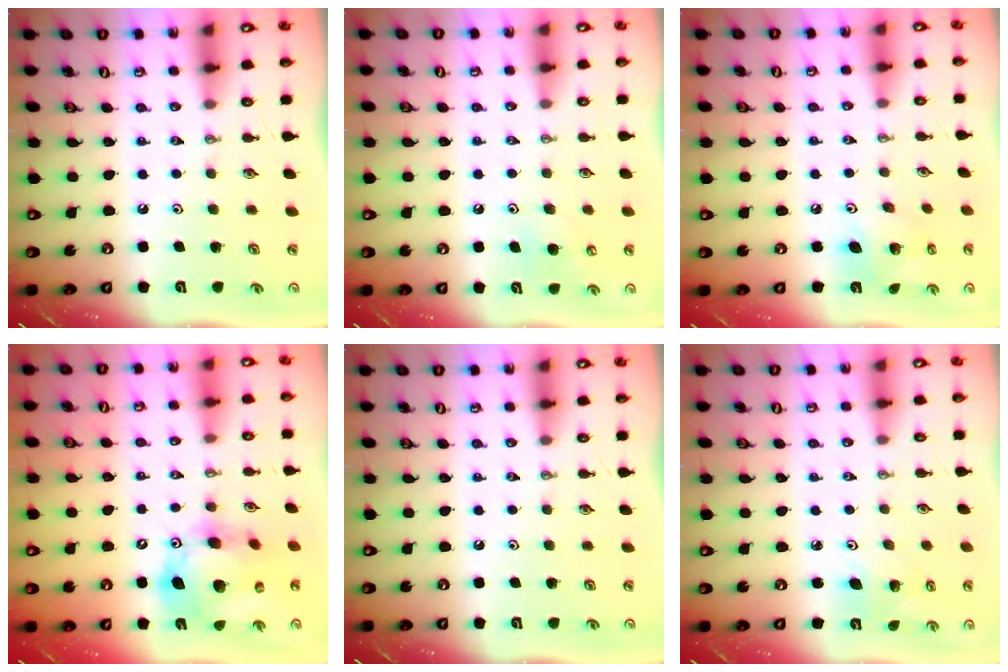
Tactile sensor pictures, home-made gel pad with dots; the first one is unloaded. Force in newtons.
{"total": 6.4, "press": 6.3, "slide": 0.8}
{"total": 8.7, "press": 8.7, "slide": 0.5}
{"total": 17.2, "press": 17.0, "slide": 2.7}
{"total": 0.0}
{"total": 4.5, "press": 4.2, "slide": 1.5}